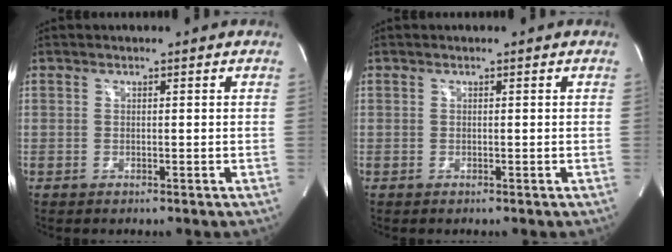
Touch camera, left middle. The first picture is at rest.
{"total": 0.0}